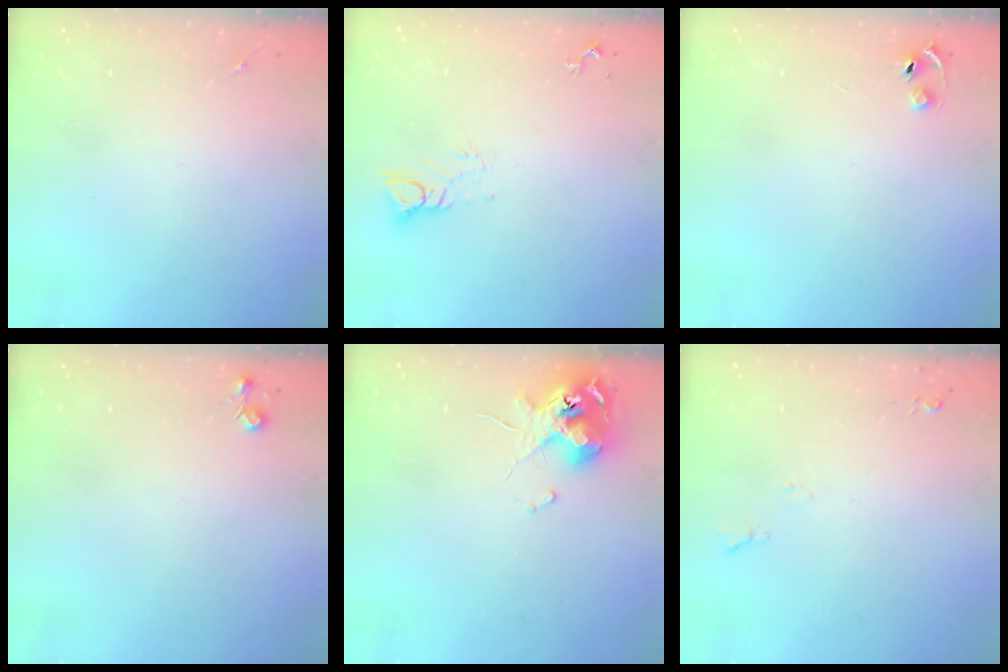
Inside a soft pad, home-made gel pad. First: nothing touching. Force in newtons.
{"total": 4.4, "press": 4.4, "slide": 0.4}
{"total": 4.0, "press": 3.9, "slide": 0.4}
{"total": 4.4, "press": 4.4, "slide": 0.7}
{"total": 11.8, "press": 11.7, "slide": 1.1}
{"total": 4.9, "press": 4.8, "slide": 0.9}